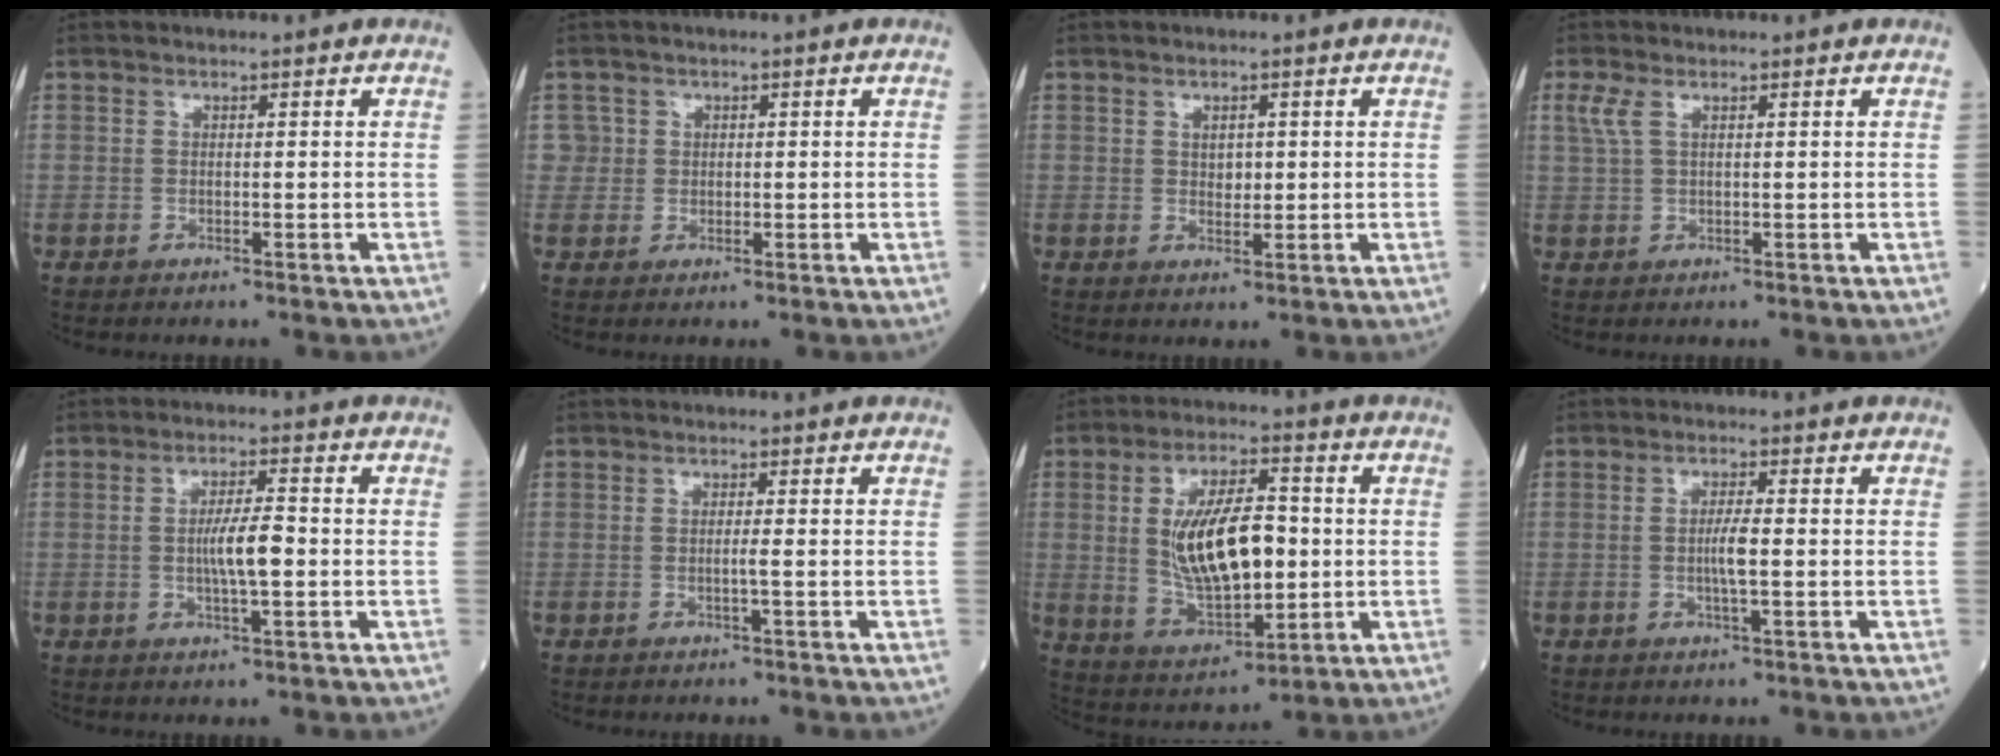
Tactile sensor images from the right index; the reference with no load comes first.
{"total": 2.0, "force": [0.5, 1.9, -0.2], "torque": [0.015, 0.004, 0.006]}
{"total": 1.9, "force": [0.4, 1.2, 1.5], "torque": [-0.021, -0.003, 0.008]}
{"total": 2.5, "force": [1.2, 0.9, 2.0], "torque": [-0.060, 0.014, 0.033]}
{"total": 5.2, "force": [-0.6, 0.5, 5.1], "torque": [-0.096, 0.001, -0.011]}
{"total": 0.8, "force": [-0.2, -0.3, 0.7], "torque": [-0.010, 0.001, -0.005]}
{"total": 14.3, "force": [0.5, 5.5, 13.2], "torque": [-0.252, 0.001, 0.017]}
{"total": 2.9, "force": [-0.3, 0.0, 2.9], "torque": [-0.060, -0.003, -0.005]}